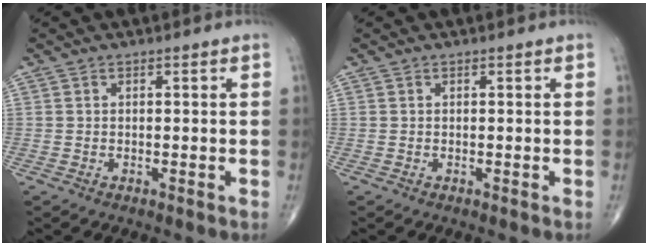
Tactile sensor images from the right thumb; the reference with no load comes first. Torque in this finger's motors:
{"motor_torque": [0.07, -0.16, 0.18, -0.02, 0.00]}